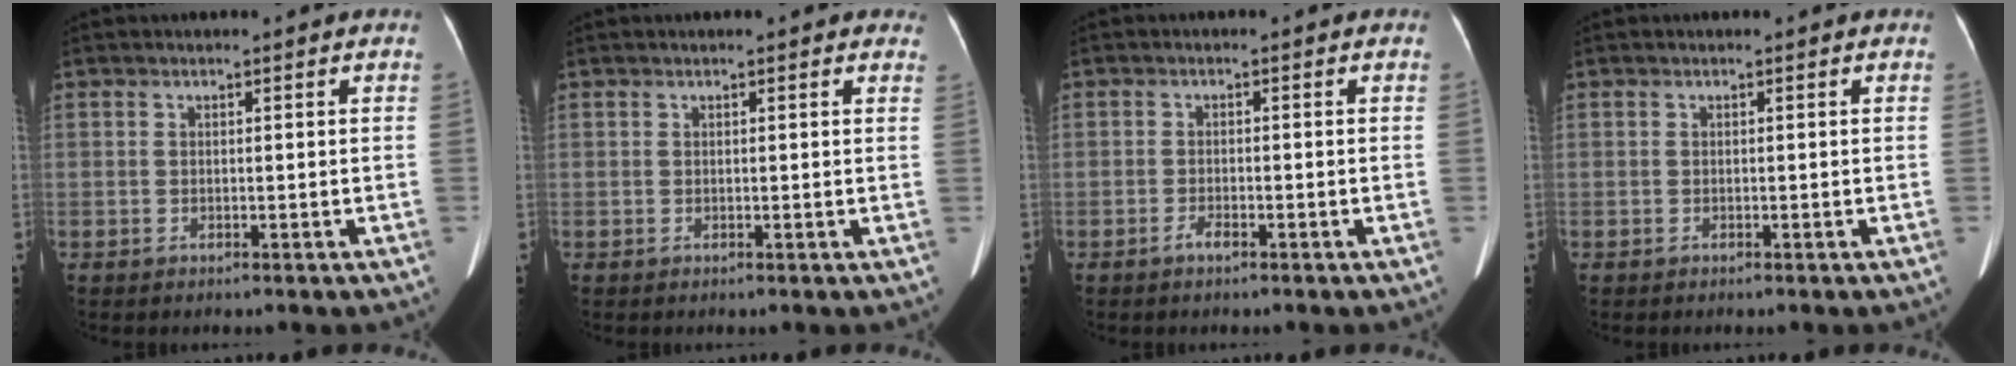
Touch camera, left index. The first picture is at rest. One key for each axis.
{"total": 3.2, "fx": 2.5, "fy": 0.9, "fz": 1.8, "tx": -0.010, "ty": 0.013, "tz": 0.019}
{"total": 1.4, "fx": -1.0, "fy": 0.3, "fz": 0.9, "tx": -0.020, "ty": -0.001, "tz": -0.017}
{"total": 0.0}